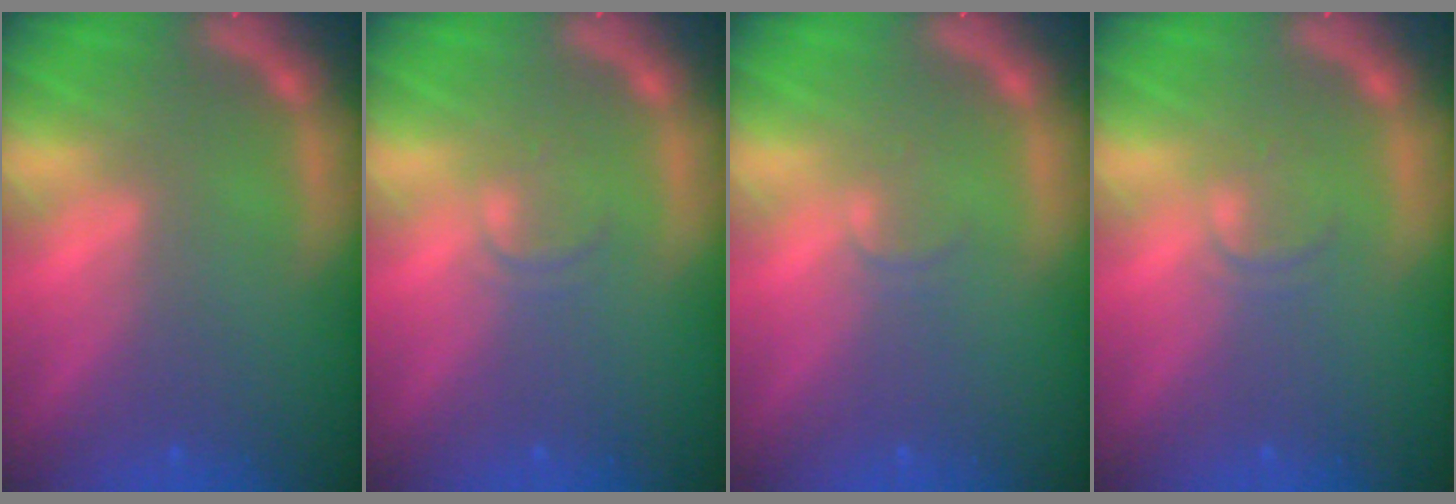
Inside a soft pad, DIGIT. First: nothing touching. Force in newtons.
{"total": 1.4}
{"total": 1.0}
{"total": 1.4}